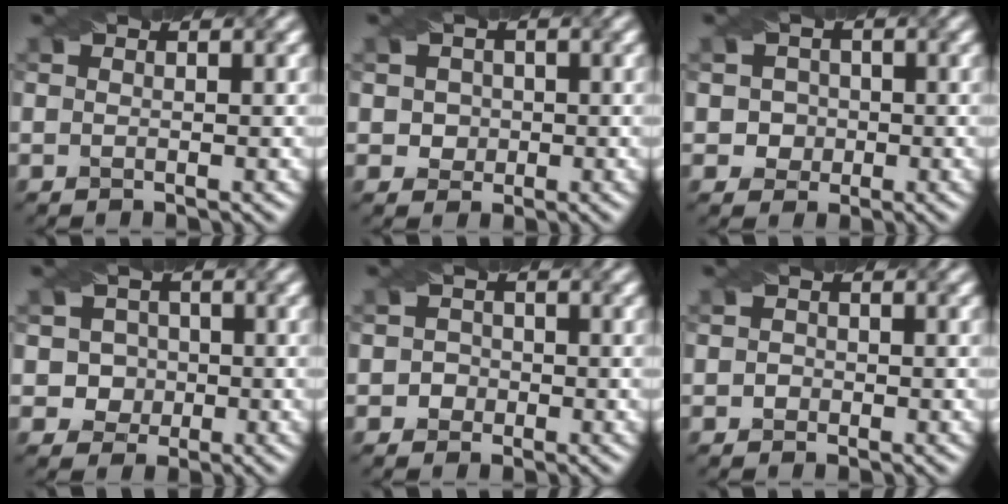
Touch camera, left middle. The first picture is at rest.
{"total": 2.0, "force": [0.4, 1.9, 0.7], "torque": [-0.008, 0.005, 0.017]}
{"total": 2.3, "force": [0.0, 2.2, 0.6], "torque": [0.005, 0.005, 0.006]}
{"total": 3.0, "force": [0.0, 2.9, 0.9], "torque": [0.000, 0.007, 0.000]}
{"total": 1.5, "force": [-0.3, 1.4, 0.2], "torque": [0.013, 0.001, -0.009]}
{"total": 0.9, "force": [-0.1, 0.8, 0.2], "torque": [0.000, -0.001, -0.006]}